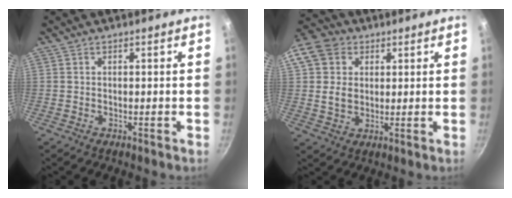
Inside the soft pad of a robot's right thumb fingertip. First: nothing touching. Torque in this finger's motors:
{"motor_torque": [0.25, 0.29, 0.72, -0.47, 0.25]}